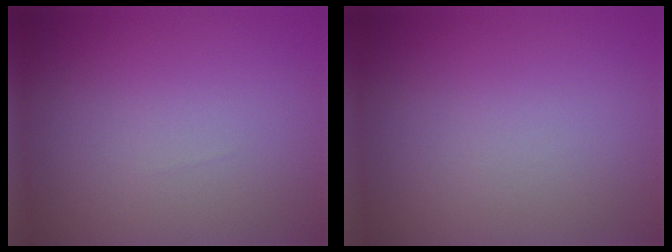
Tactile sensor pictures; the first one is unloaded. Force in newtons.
{"total": 0.0}